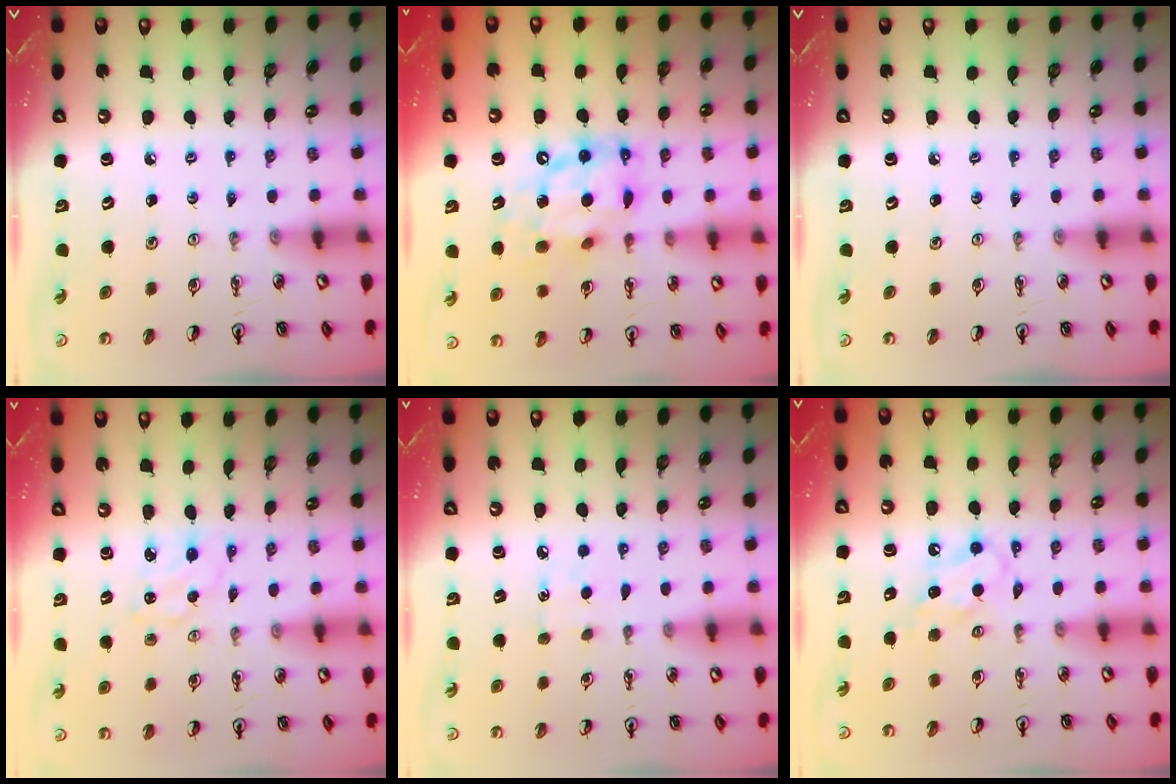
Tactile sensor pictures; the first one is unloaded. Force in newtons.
{"total": 12.0, "press": 12.0, "slide": 0.9}
{"total": 0.0}
{"total": 1.5, "press": 1.4, "slide": 0.4}
{"total": 6.2, "press": 6.1, "slide": 0.7}
{"total": 5.9, "press": 5.8, "slide": 0.7}